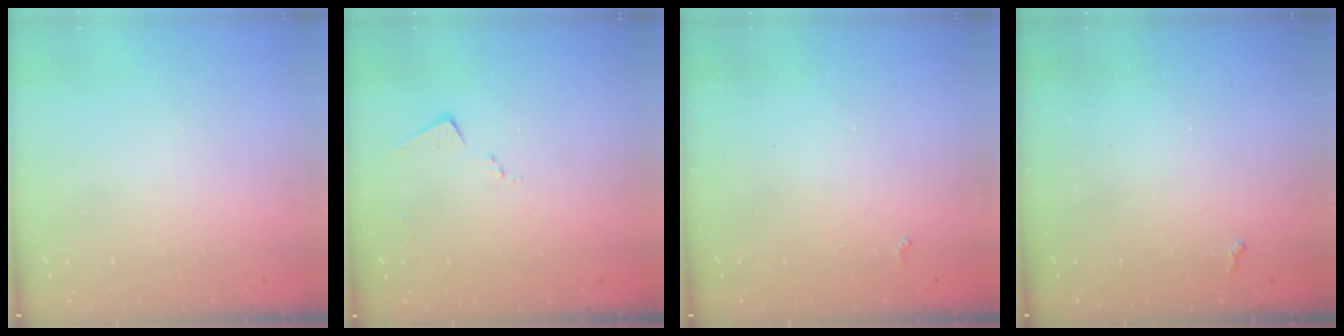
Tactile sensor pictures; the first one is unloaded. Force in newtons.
{"total": 6.8, "press": 6.8, "slide": 0.3}
{"total": 2.9, "press": 2.9, "slide": 0.5}
{"total": 2.3, "press": 2.3, "slide": 0.5}